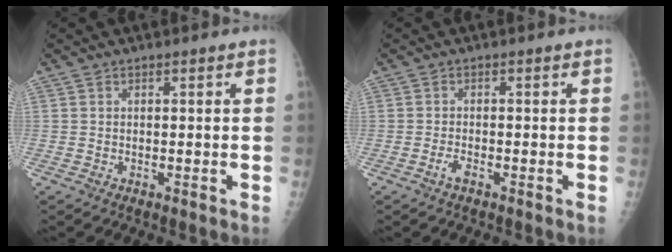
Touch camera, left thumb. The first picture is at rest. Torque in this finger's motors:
{"motor_torque": [-0.25, 0.23, 0.02, 0.01, 0.00]}